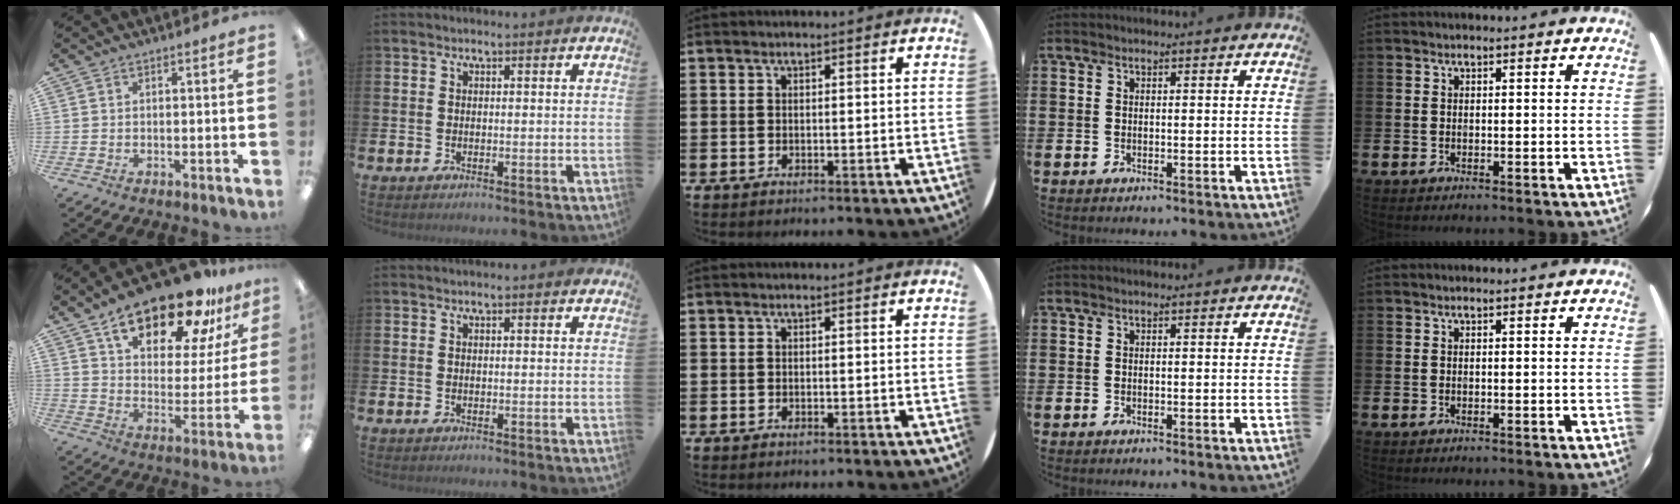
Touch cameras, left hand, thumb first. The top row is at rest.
{"thumb": {"total": 20.6, "force": [14.5, 8.8, 11.7], "torque": [-0.182, -0.082, 0.245]}, "index": {"total": 0.6, "force": [0.5, 0.0, 0.3], "torque": [0.001, -0.003, 0.007]}}